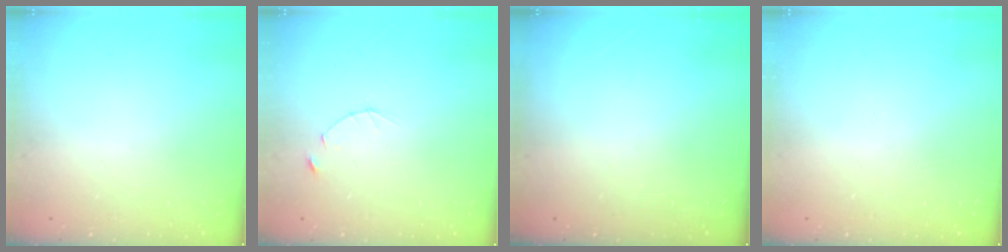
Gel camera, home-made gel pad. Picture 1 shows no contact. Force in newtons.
{"total": 2.5, "press": 2.4, "slide": 0.3}
{"total": 0.0}
{"total": 0.0}